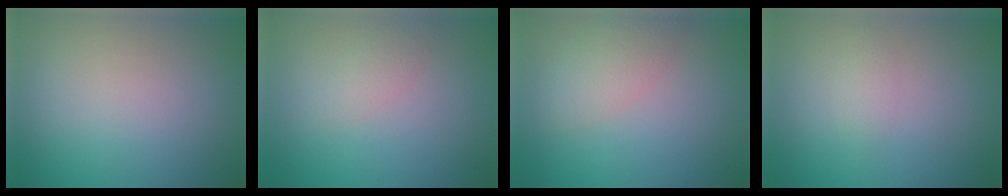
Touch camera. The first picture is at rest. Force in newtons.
{"total": 1.4, "press": 1.4, "slide": 0.1}
{"total": 2.8, "press": 2.8, "slide": 0.1}
{"total": 1.0, "press": 1.0, "slide": 0.0}